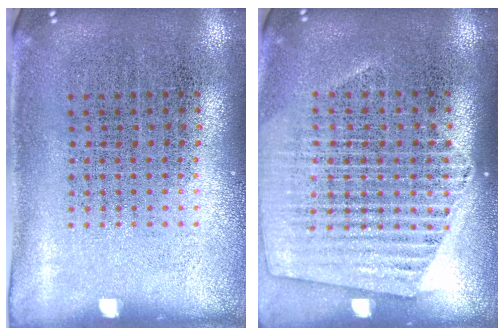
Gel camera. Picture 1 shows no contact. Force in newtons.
{"total": 1.6, "press": 1.4, "slide": 0.6}